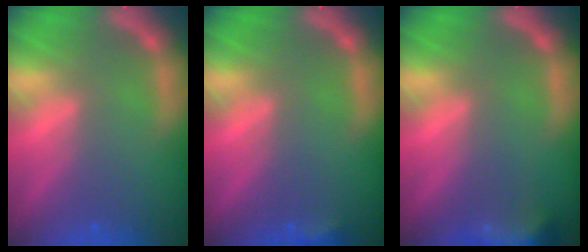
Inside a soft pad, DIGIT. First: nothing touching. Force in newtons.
{"total": 1.4}
{"total": 6.5}